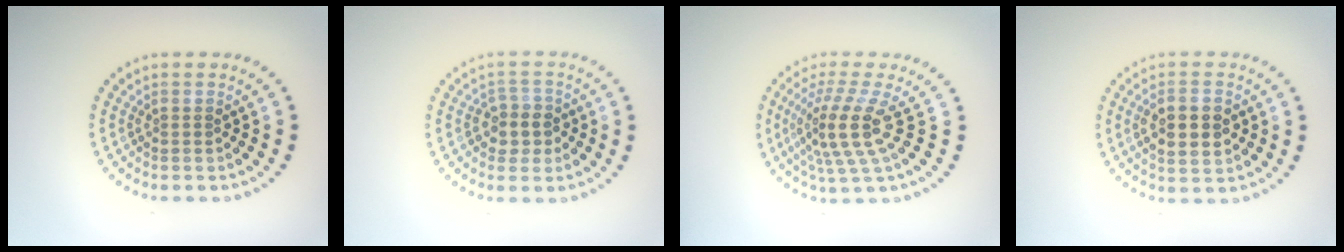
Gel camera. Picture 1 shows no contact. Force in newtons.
{"total": 2.5, "press": 2.3, "slide": 0.9}
{"total": 4.6, "press": 3.5, "slide": 3.0}
{"total": 3.9, "press": 3.9, "slide": 0.2}